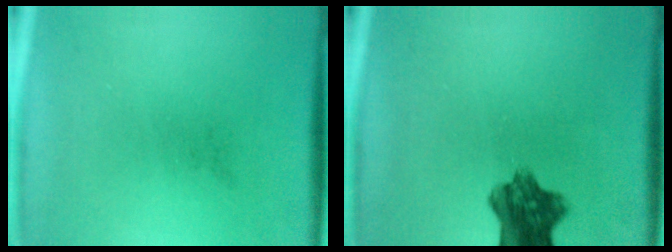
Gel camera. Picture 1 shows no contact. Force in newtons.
{"total": 8.1}